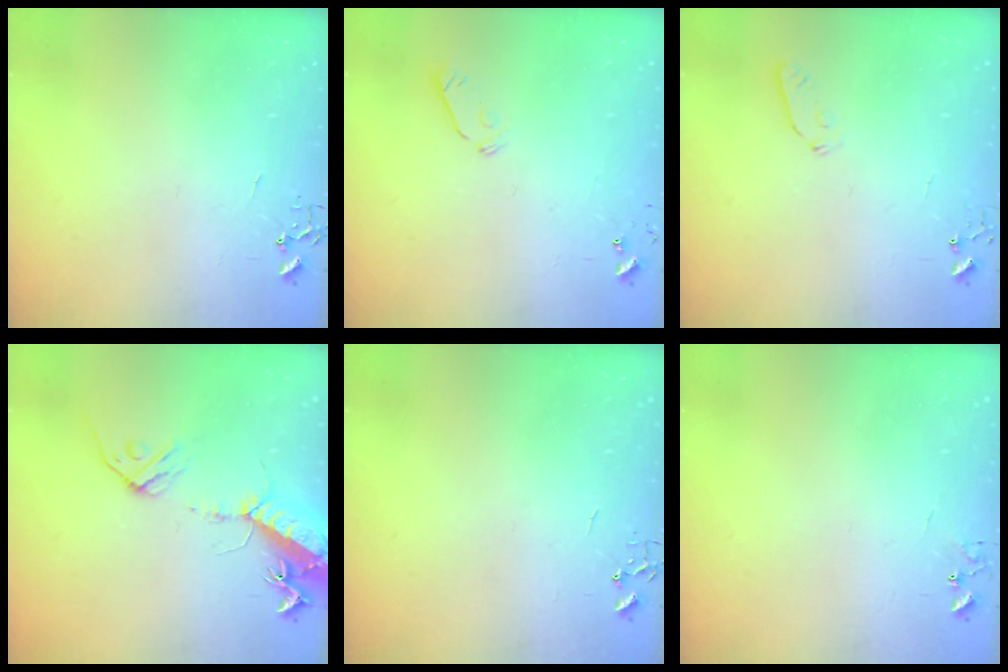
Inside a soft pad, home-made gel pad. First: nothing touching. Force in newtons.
{"total": 5.9, "press": 5.9, "slide": 0.5}
{"total": 3.9, "press": 3.8, "slide": 0.8}
{"total": 16.9, "press": 16.5, "slide": 3.8}
{"total": 0.0}
{"total": 5.9, "press": 5.9, "slide": 0.5}